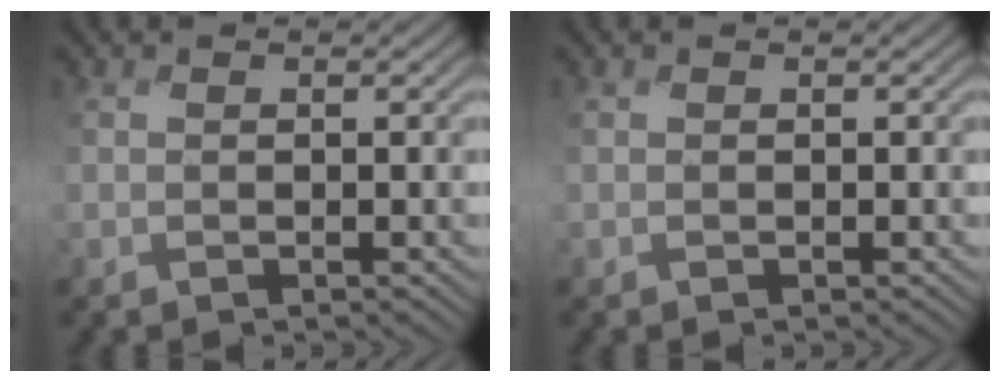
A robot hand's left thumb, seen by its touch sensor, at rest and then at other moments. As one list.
[{"total": 0.0}]